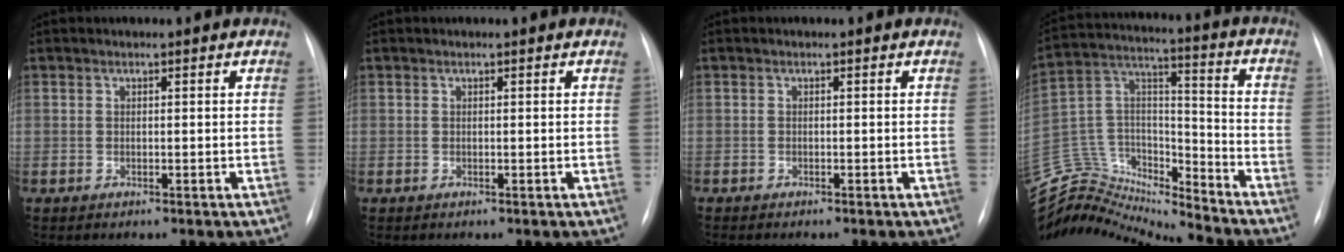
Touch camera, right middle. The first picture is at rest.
{"total": 0.0}
{"total": 1.3, "force": [-1.1, 0.2, 0.6], "torque": [-0.011, -0.004, -0.012]}
{"total": 19.6, "force": [-19.4, 1.7, 2.7], "torque": [-0.052, 0.061, -0.335]}